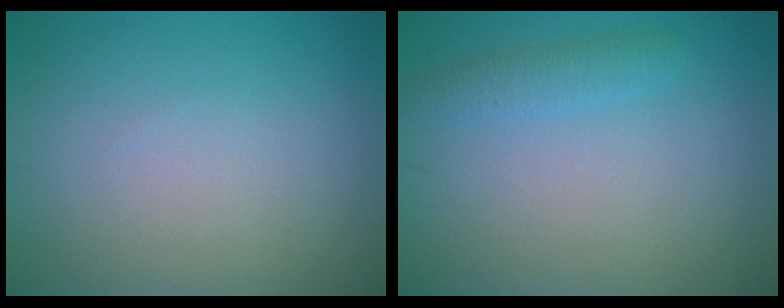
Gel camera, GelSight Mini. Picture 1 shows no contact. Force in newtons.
{"total": 1.6, "press": 1.6, "slide": 0.0}